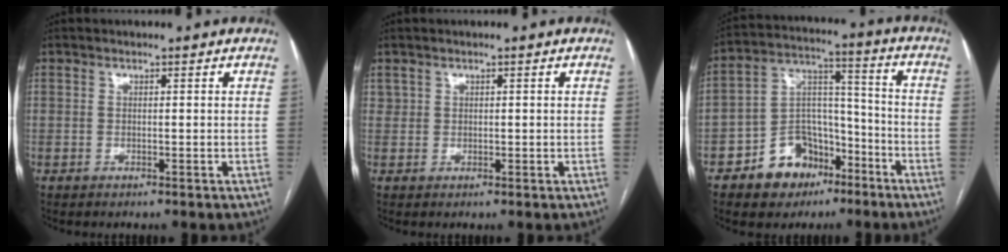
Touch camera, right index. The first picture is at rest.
{"total": 1.2, "force": [0.6, 1.0, 0.5], "torque": [-0.007, 0.006, 0.014]}
{"total": 12.1, "force": [-7.0, 8.3, 5.4], "torque": [-0.094, 0.033, -0.112]}